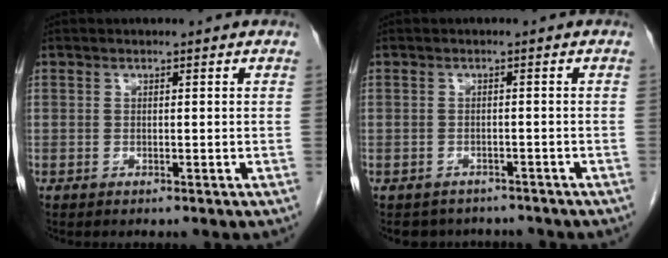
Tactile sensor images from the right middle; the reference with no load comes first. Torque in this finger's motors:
{"motor_torque": [0.02, -0.01, 0.00, 0.01]}